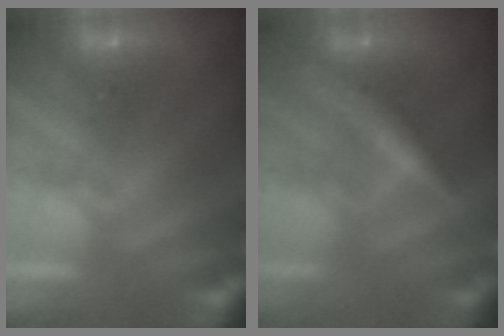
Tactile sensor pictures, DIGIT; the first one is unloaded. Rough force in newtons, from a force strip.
{"total": 2.4}